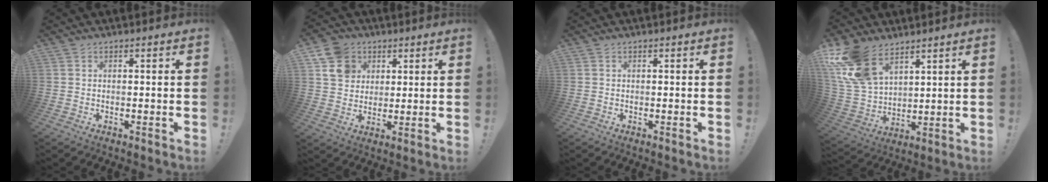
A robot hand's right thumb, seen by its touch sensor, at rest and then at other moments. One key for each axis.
{"total": 11.2, "fx": 4.9, "fy": 9.3, "fz": 4.0, "tx": -0.061, "ty": -0.020, "tz": 0.101}
{"total": 0.0}
{"total": 16.9, "fx": 10.4, "fy": 9.7, "fz": 9.1, "tx": -0.195, "ty": -0.053, "tz": 0.202}